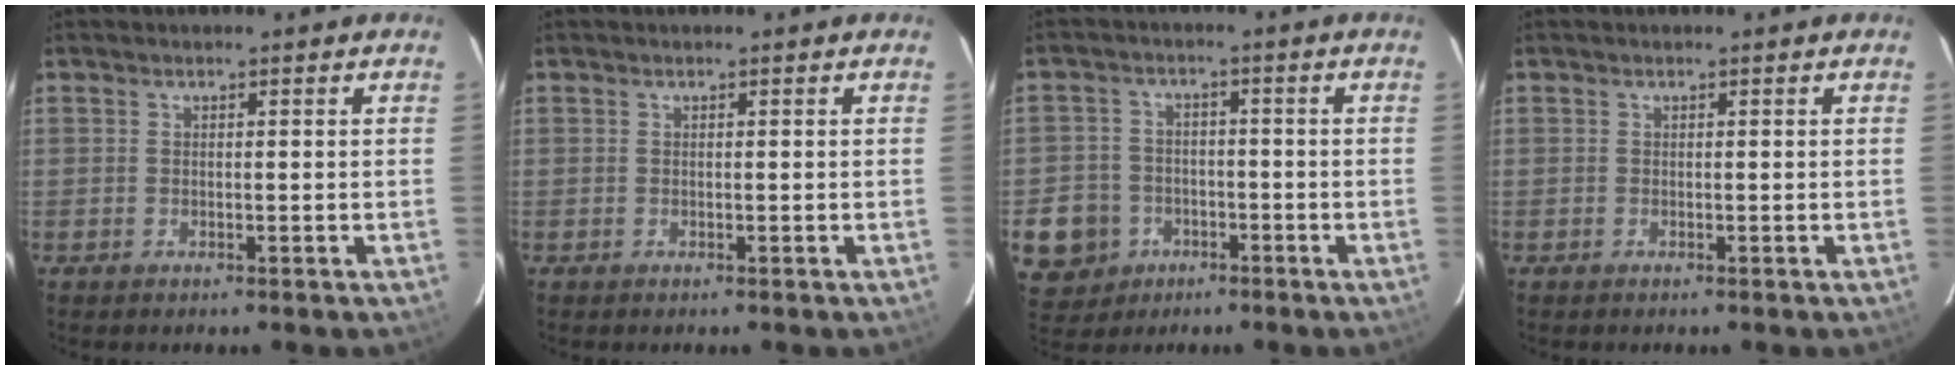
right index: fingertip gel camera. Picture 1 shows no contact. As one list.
[{"total": 0.0}, {"total": 9.7, "force": [-3.8, 8.6, 2.5], "torque": [-0.084, 0.019, -0.051]}, {"total": 0.0}]